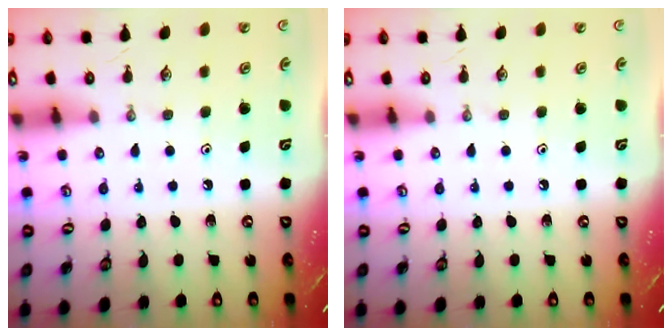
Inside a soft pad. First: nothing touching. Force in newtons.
{"total": 0.0}